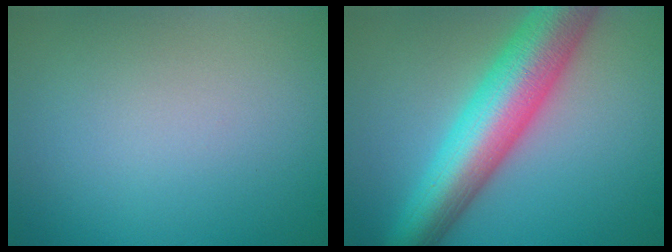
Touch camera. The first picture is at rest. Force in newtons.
{"total": 9.5, "press": 9.5, "slide": 0.3}